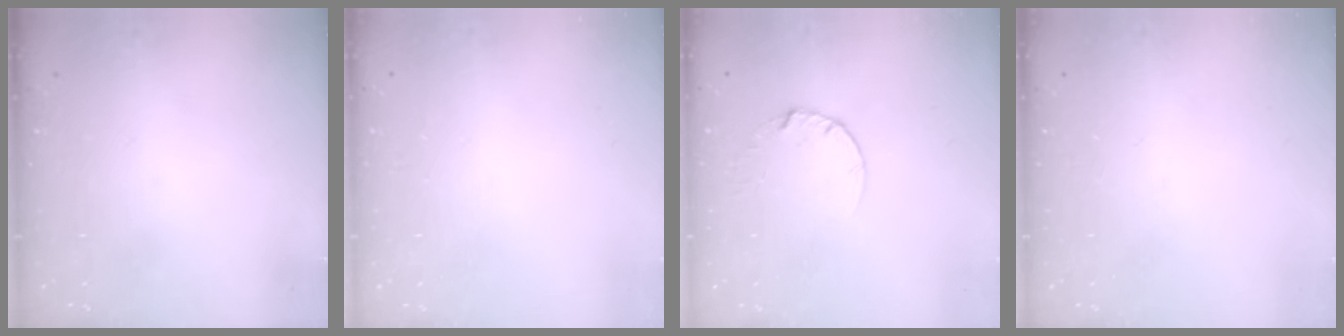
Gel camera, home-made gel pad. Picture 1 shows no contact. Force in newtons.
{"total": 2.7, "press": 2.7, "slide": 0.2}
{"total": 2.7, "press": 2.7, "slide": 0.2}
{"total": 0.0}